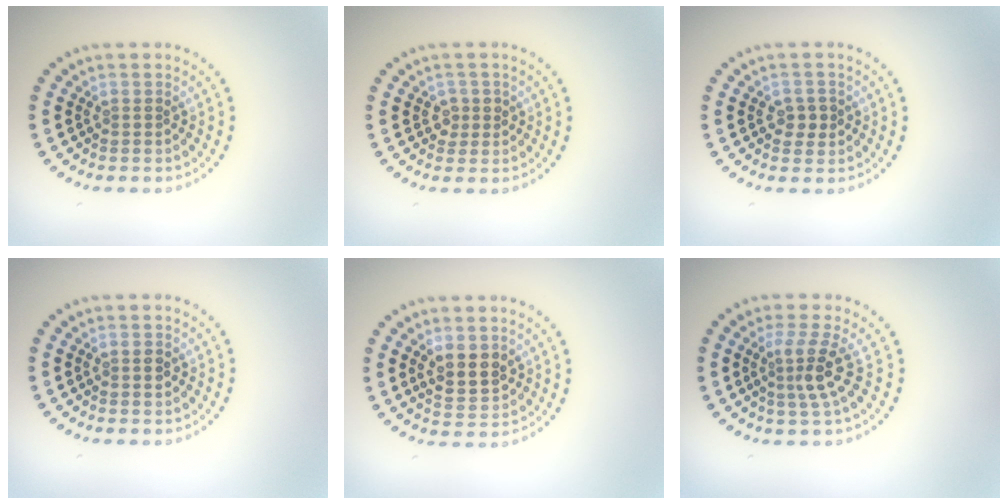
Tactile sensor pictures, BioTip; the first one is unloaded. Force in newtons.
{"total": 1.6, "press": 1.4, "slide": 0.6}
{"total": 1.9, "press": 1.8, "slide": 0.4}
{"total": 1.3, "press": 1.3, "slide": 0.1}
{"total": 3.1, "press": 3.1, "slide": 0.7}
{"total": 3.0, "press": 2.2, "slide": 2.1}